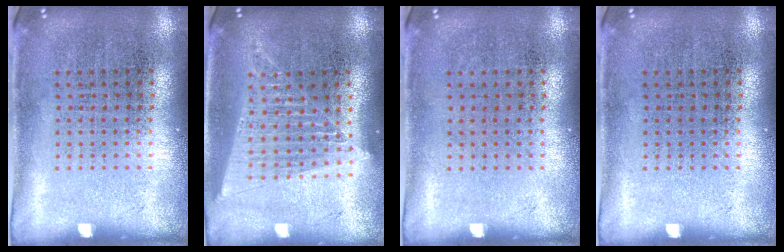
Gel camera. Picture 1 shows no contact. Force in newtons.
{"total": 1.6, "press": 1.4, "slide": 0.7}
{"total": 0.0}
{"total": 0.0}